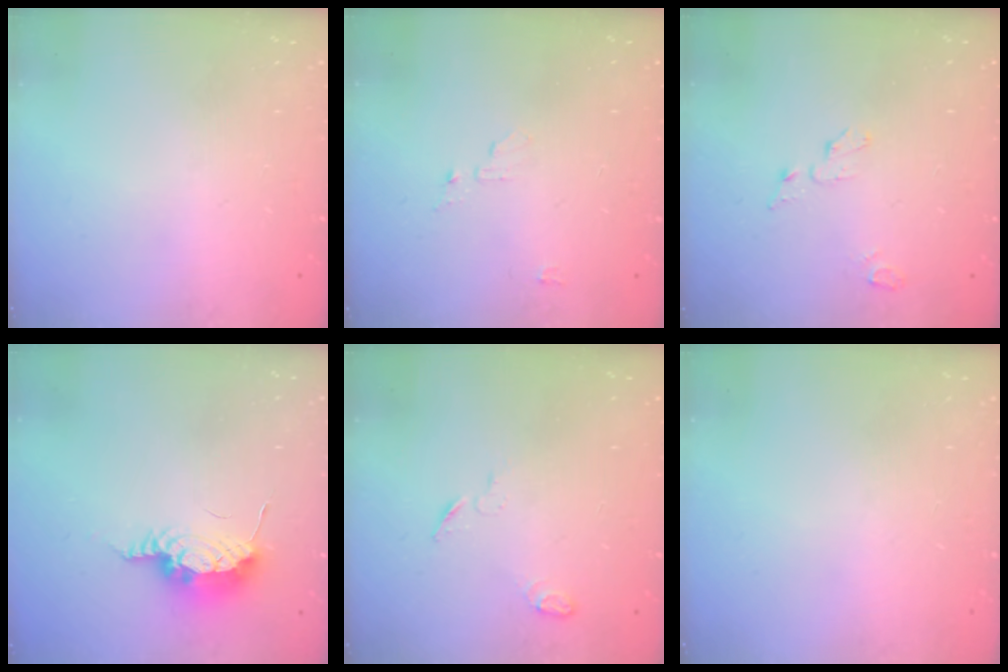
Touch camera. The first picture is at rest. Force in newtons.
{"total": 3.9, "press": 3.9, "slide": 0.3}
{"total": 4.1, "press": 4.1, "slide": 0.4}
{"total": 8.4, "press": 8.1, "slide": 2.3}
{"total": 3.6, "press": 3.5, "slide": 0.9}
{"total": 0.0}